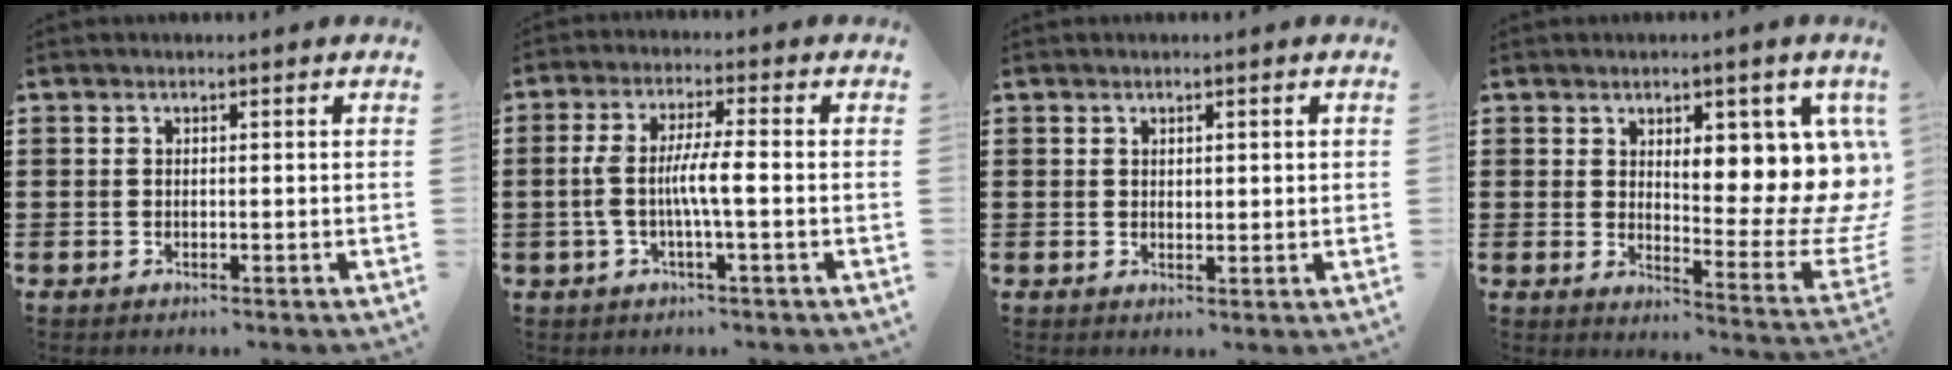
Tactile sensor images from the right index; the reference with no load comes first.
{"total": 5.8, "force": [-1.0, 0.6, 5.7], "torque": [-0.123, -0.009, -0.029]}
{"total": 1.0, "force": [0.6, 0.5, 0.5], "torque": [-0.010, 0.005, 0.011]}
{"total": 10.6, "force": [4.0, 4.7, 8.5], "torque": [-0.097, -0.058, 0.064]}